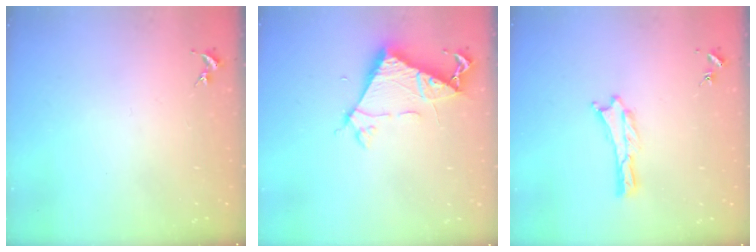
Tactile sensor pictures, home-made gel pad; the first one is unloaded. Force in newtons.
{"total": 7.0, "press": 6.9, "slide": 0.6}
{"total": 0.0}